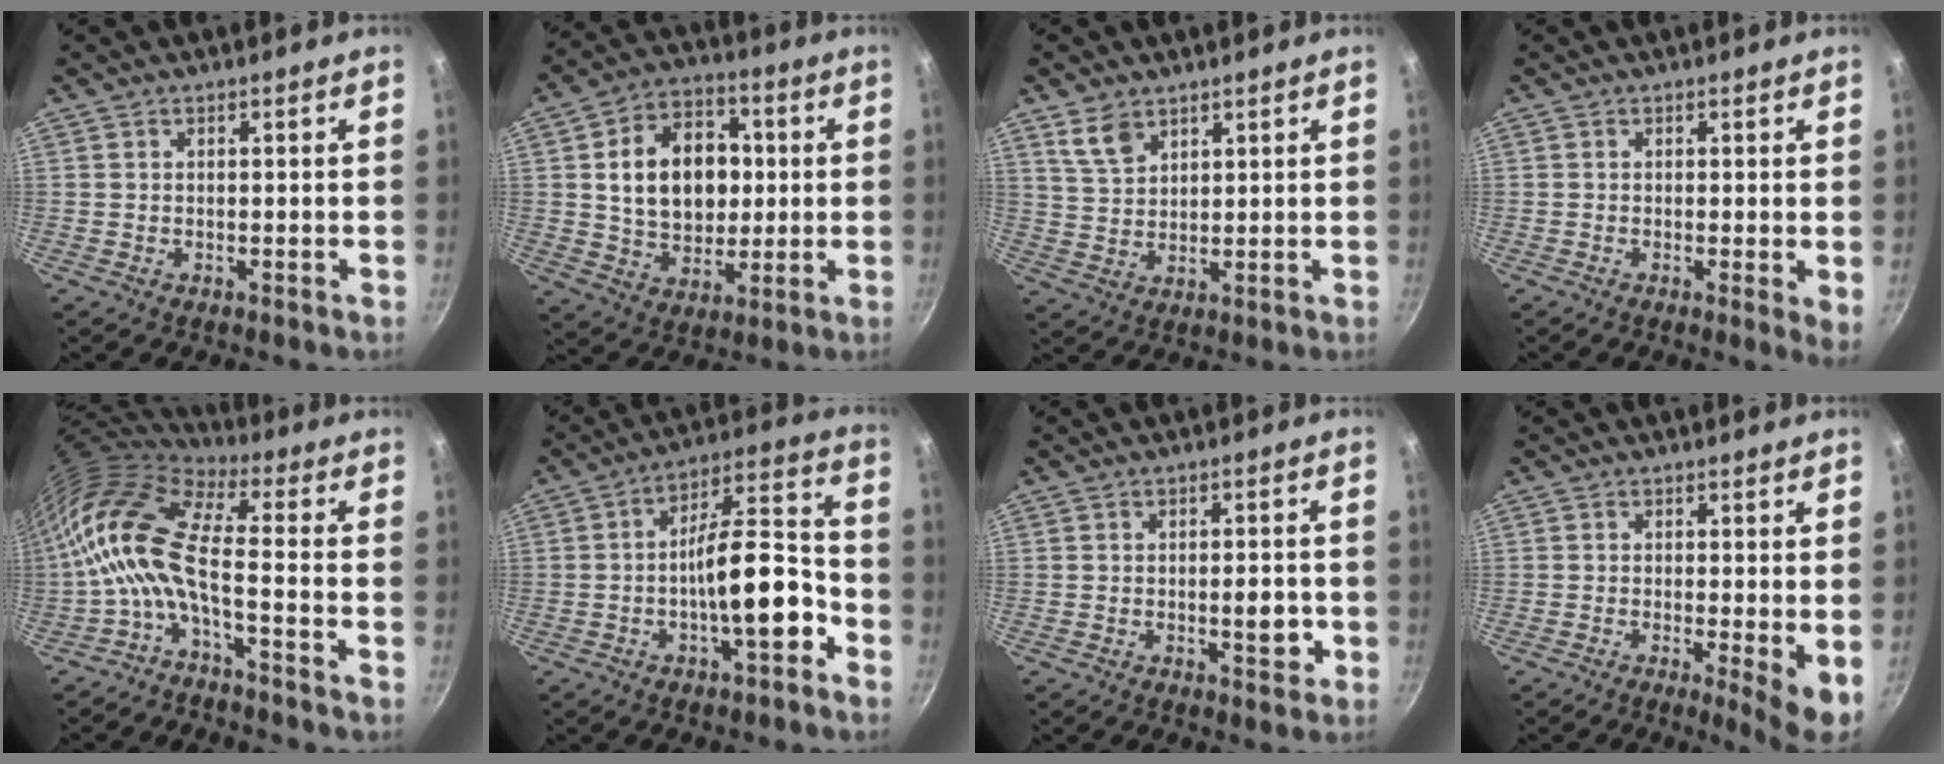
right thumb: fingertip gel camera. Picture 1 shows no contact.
{"total": 16.9, "force": [1.9, 12.4, 11.3], "torque": [-0.142, 0.015, 0.031]}
{"total": 5.6, "force": [3.7, 3.2, 2.7], "torque": [-0.040, -0.016, 0.078]}
{"total": 3.1, "force": [0.0, 0.8, 3.0], "torque": [-0.037, -0.014, -0.004]}
{"total": 13.8, "force": [-2.9, 4.4, 12.8], "torque": [-0.267, 0.038, -0.072]}
{"total": 13.7, "force": [-4.8, 4.6, 12.0], "torque": [-0.158, 0.062, -0.077]}
{"total": 4.3, "force": [-1.0, 1.8, 3.8], "torque": [-0.032, 0.007, -0.012]}
{"total": 5.7, "force": [-0.5, 0.9, 5.6], "torque": [-0.077, -0.016, -0.007]}